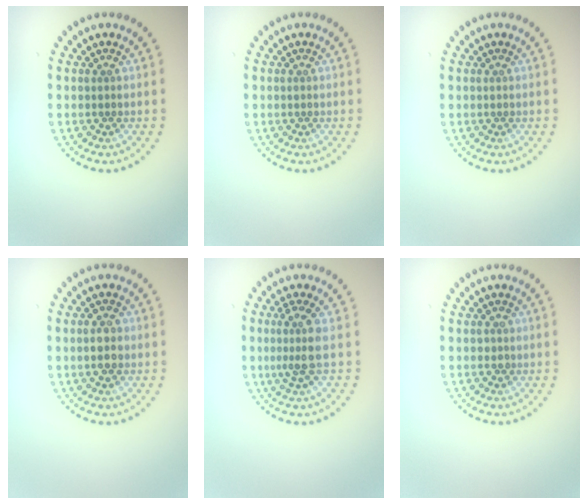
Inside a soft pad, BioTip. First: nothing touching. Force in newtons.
{"total": 0.0}
{"total": 0.0}
{"total": 2.1, "press": 2.1, "slide": 0.2}
{"total": 2.6, "press": 2.0, "slide": 1.7}
{"total": 0.8, "press": 0.6, "slide": 0.4}